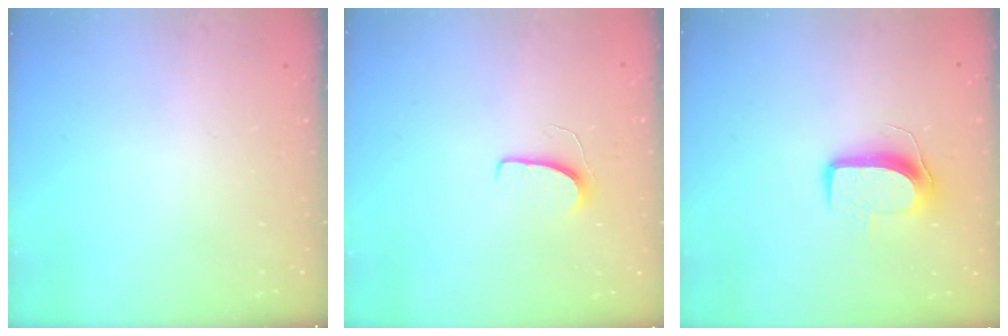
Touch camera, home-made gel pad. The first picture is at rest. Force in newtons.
{"total": 5.8, "press": 5.7, "slide": 0.4}
{"total": 9.0, "press": 9.0, "slide": 0.2}